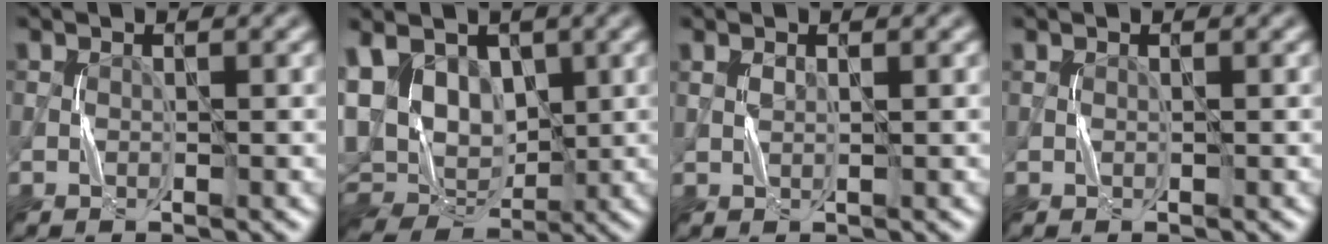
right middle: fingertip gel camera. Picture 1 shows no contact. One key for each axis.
{"total": 11.2, "fx": 2.5, "fy": 7.7, "fz": 7.8, "tx": -0.150, "ty": 0.018, "tz": 0.059}
{"total": 0.7, "fx": 0.4, "fy": 0.2, "fz": 0.5, "tx": -0.015, "ty": 0.001, "tz": 0.009}
{"total": 0.0}